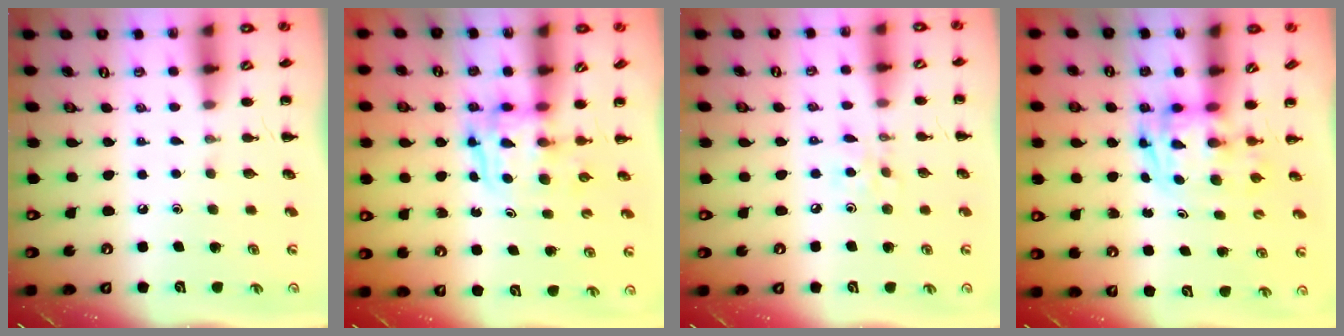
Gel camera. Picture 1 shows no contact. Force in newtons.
{"total": 3.6, "press": 3.5, "slide": 0.3}
{"total": 4.0, "press": 3.8, "slide": 1.4}
{"total": 2.8, "press": 2.8, "slide": 0.5}